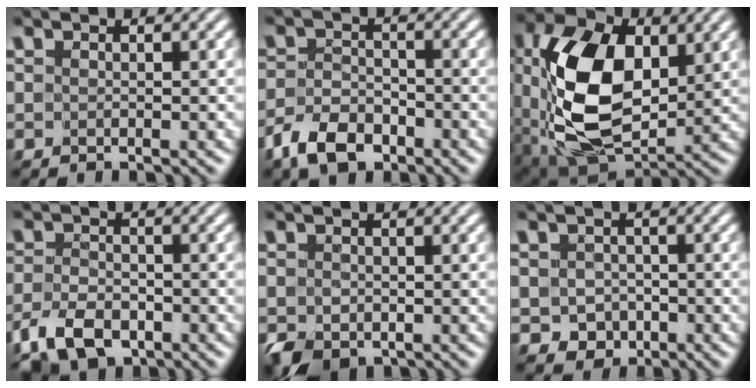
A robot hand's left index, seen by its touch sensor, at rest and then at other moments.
{"total": 4.4, "force": [-3.1, 2.3, 2.0], "torque": [-0.039, -0.002, -0.065]}
{"total": 12.1, "force": [1.4, 7.4, 9.5], "torque": [-0.190, 0.002, 0.027]}
{"total": 4.7, "force": [-3.2, 2.6, 2.3], "torque": [-0.049, -0.004, -0.066]}
{"total": 2.4, "force": [-1.1, 1.8, 1.3], "torque": [-0.021, -0.008, -0.022]}
{"total": 2.3, "force": [-0.9, 2.1, 0.6], "torque": [-0.005, -0.005, -0.014]}